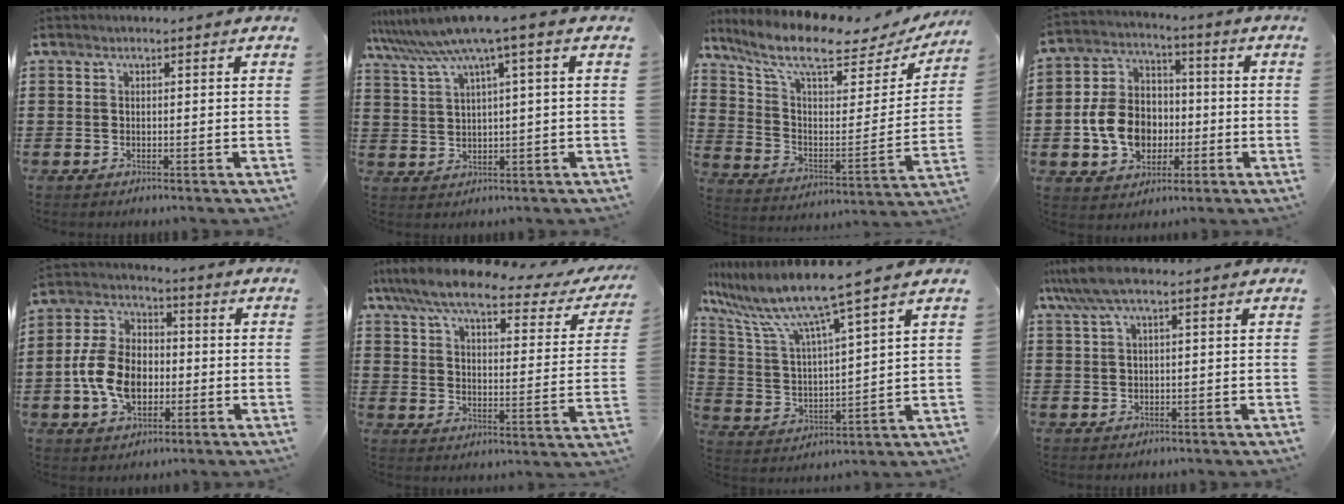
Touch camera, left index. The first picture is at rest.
{"total": 6.5, "force": [3.6, -0.4, 5.4], "torque": [-0.122, -0.024, 0.057]}
{"total": 10.6, "force": [8.1, 2.5, 6.3], "torque": [-0.150, -0.049, 0.136]}
{"total": 10.2, "force": [-1.9, 8.4, 5.5], "torque": [-0.146, 0.026, -0.034]}
{"total": 9.9, "force": [-2.0, 7.0, 6.7], "torque": [-0.162, 0.011, -0.040]}
{"total": 8.3, "force": [6.6, 1.2, 4.9], "torque": [-0.122, -0.031, 0.111]}
{"total": 8.6, "force": [7.2, -0.3, 4.7], "torque": [-0.125, -0.046, 0.116]}
{"total": 4.5, "force": [2.3, 0.8, 3.7], "torque": [-0.091, 0.002, 0.037]}